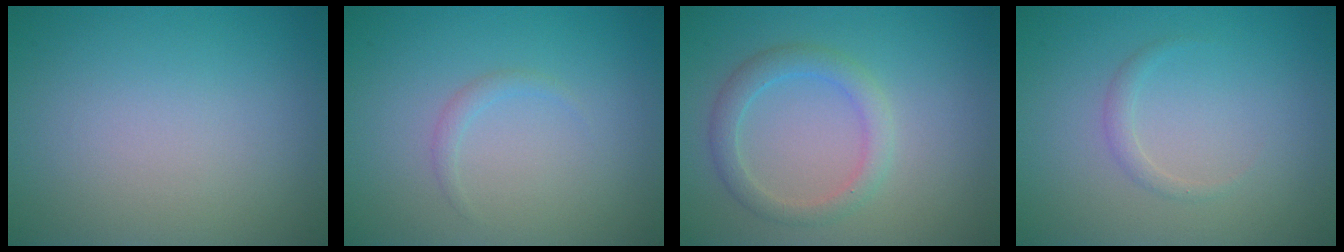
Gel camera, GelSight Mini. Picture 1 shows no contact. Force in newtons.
{"total": 0.8, "press": 0.8, "slide": 0.1}
{"total": 2.6, "press": 2.6, "slide": 0.2}
{"total": 1.0, "press": 1.0, "slide": 0.0}